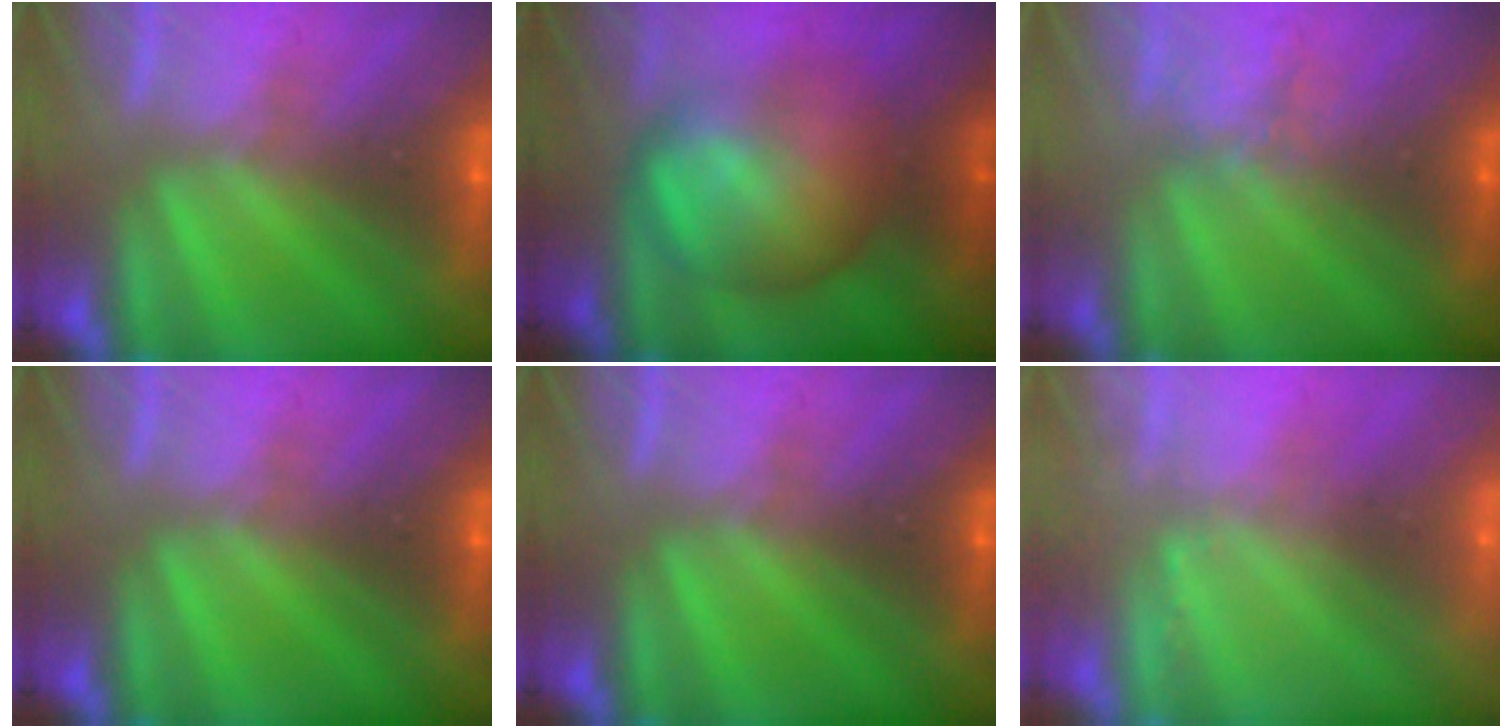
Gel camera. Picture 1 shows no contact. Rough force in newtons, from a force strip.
{"total": 7.8}
{"total": 2.5}
{"total": 0.0}
{"total": 0.0}
{"total": 2.6}